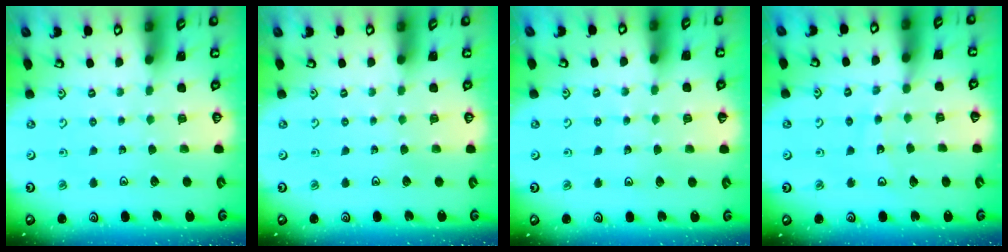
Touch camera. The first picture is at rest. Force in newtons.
{"total": 0.0}
{"total": 2.2, "press": 2.2, "slide": 0.2}
{"total": 9.7, "press": 9.7, "slide": 1.2}